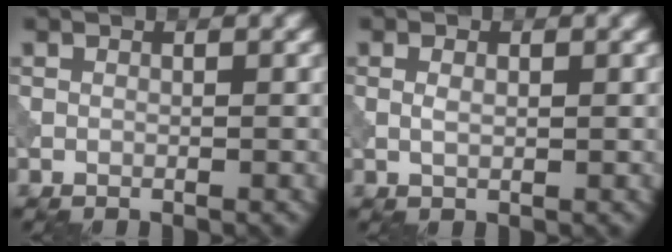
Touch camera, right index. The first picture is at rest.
{"total": 1.1, "force": [0.1, 0.6, 0.9], "torque": [-0.021, -0.001, 0.003]}